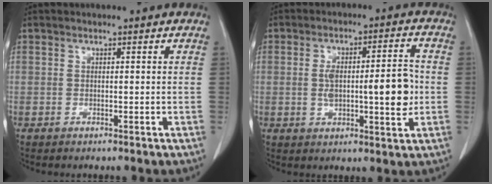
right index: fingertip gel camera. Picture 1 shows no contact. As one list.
[{"total": 10.6, "force": [-0.5, 2.7, 10.2], "torque": [-0.165, 0.015, -0.004]}]